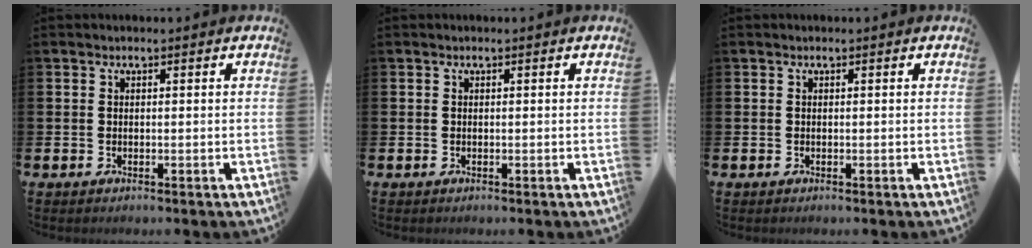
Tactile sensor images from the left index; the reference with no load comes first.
{"total": 0.0}
{"total": 0.0}